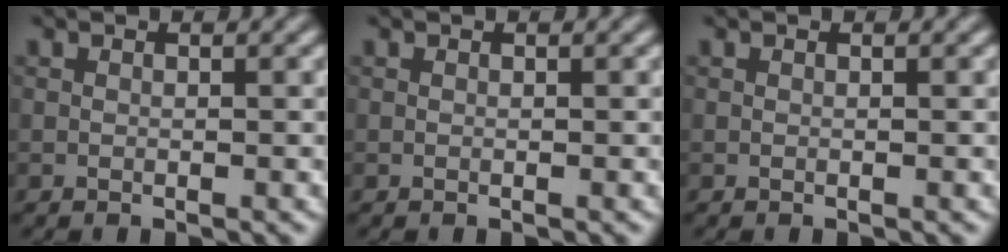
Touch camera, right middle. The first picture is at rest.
{"total": 0.0}
{"total": 0.0}